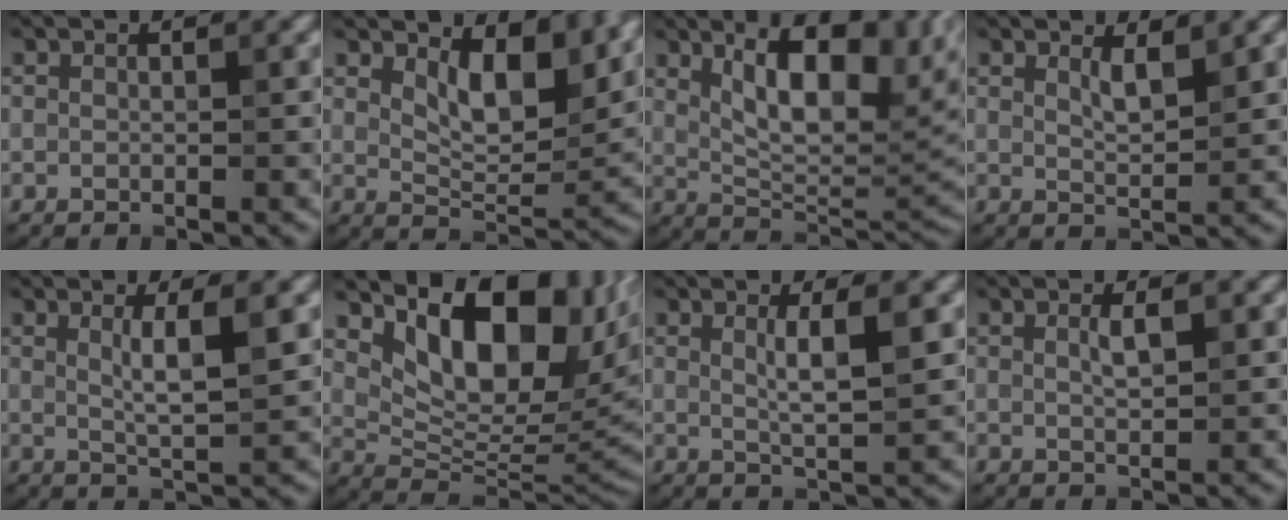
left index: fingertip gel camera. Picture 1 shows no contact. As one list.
[{"total": 7.2, "force": [3.2, 3.5, 5.5], "torque": [-0.087, -0.012, 0.050]}, {"total": 12.4, "force": [3.6, 5.1, 10.7], "torque": [-0.159, 0.005, 0.059]}, {"total": 1.8, "force": [1.2, 0.4, 1.3], "torque": [-0.024, -0.004, 0.022]}, {"total": 3.6, "force": [1.0, 0.7, 3.4], "torque": [-0.055, -0.005, 0.016]}, {"total": 10.8, "force": [4.6, 5.5, 8.0], "torque": [-0.114, -0.017, 0.085]}, {"total": 3.3, "force": [0.9, 0.6, 3.1], "torque": [-0.048, -0.005, 0.014]}, {"total": 1.5, "force": [0.6, 0.3, 1.3], "torque": [-0.026, -0.001, 0.010]}]